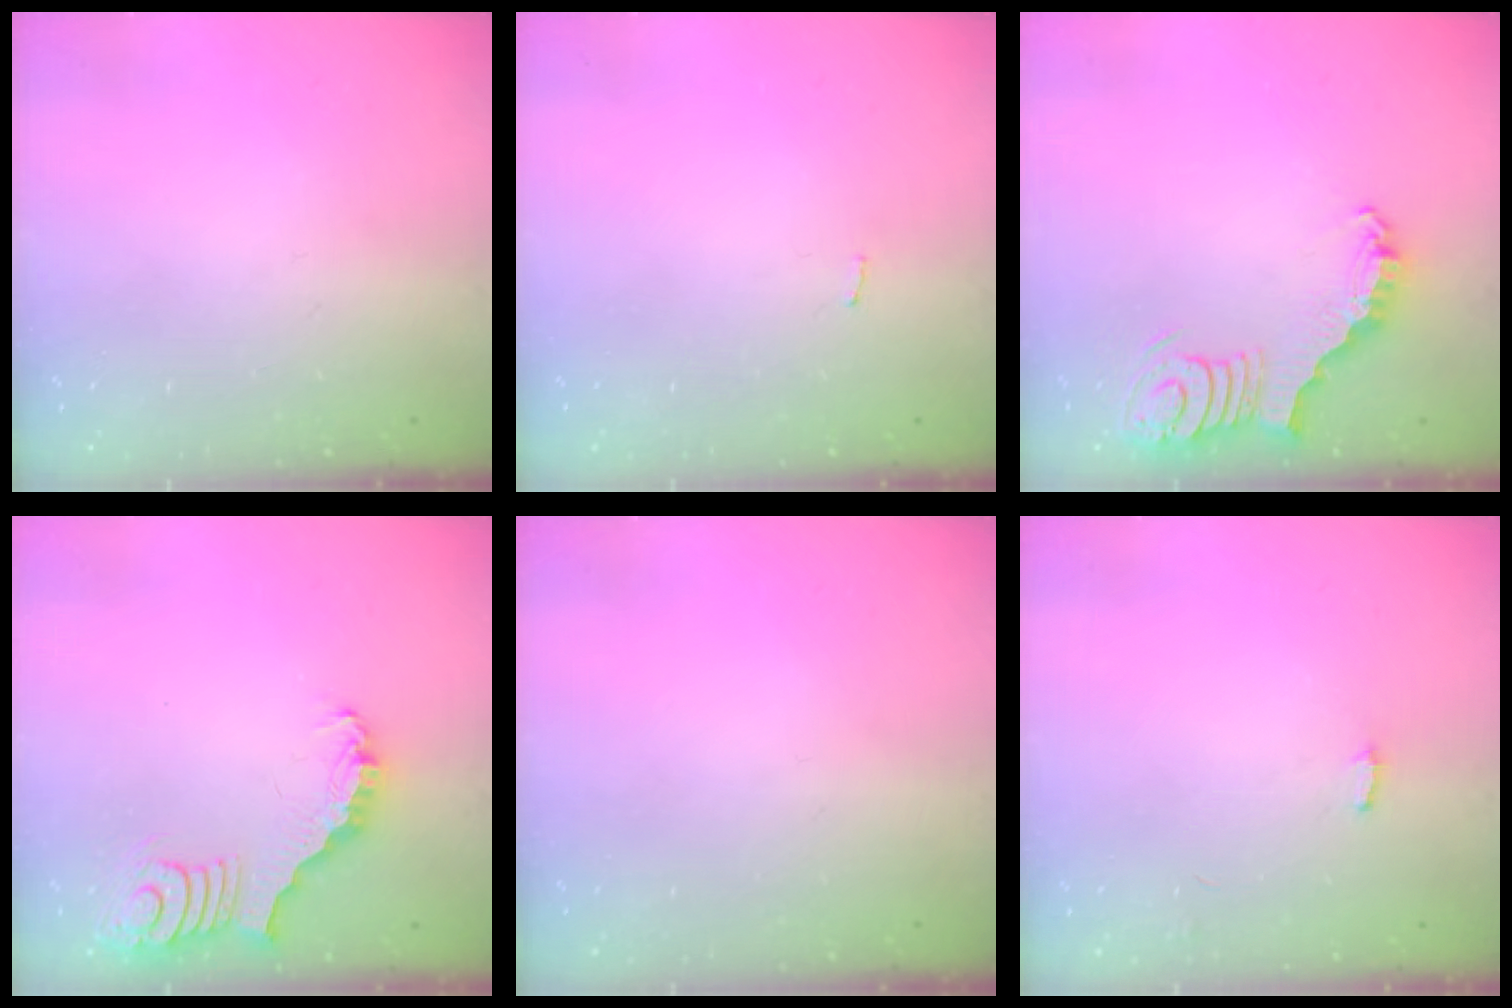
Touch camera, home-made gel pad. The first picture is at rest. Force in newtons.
{"total": 1.4, "press": 1.3, "slide": 0.1}
{"total": 3.9, "press": 3.9, "slide": 0.6}
{"total": 3.8, "press": 3.7, "slide": 0.6}
{"total": 0.0}
{"total": 4.2, "press": 4.2, "slide": 0.3}